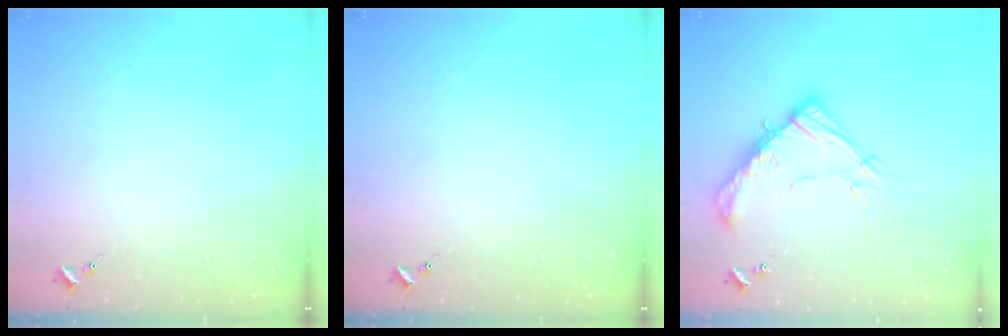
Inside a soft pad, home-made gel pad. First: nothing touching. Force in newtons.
{"total": 0.0}
{"total": 16.8, "press": 16.7, "slide": 1.7}